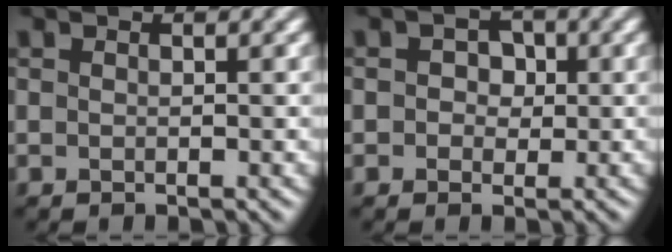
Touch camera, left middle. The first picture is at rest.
{"total": 2.2, "force": [0.4, 1.9, 0.8], "torque": [0.008, 0.011, -0.007]}